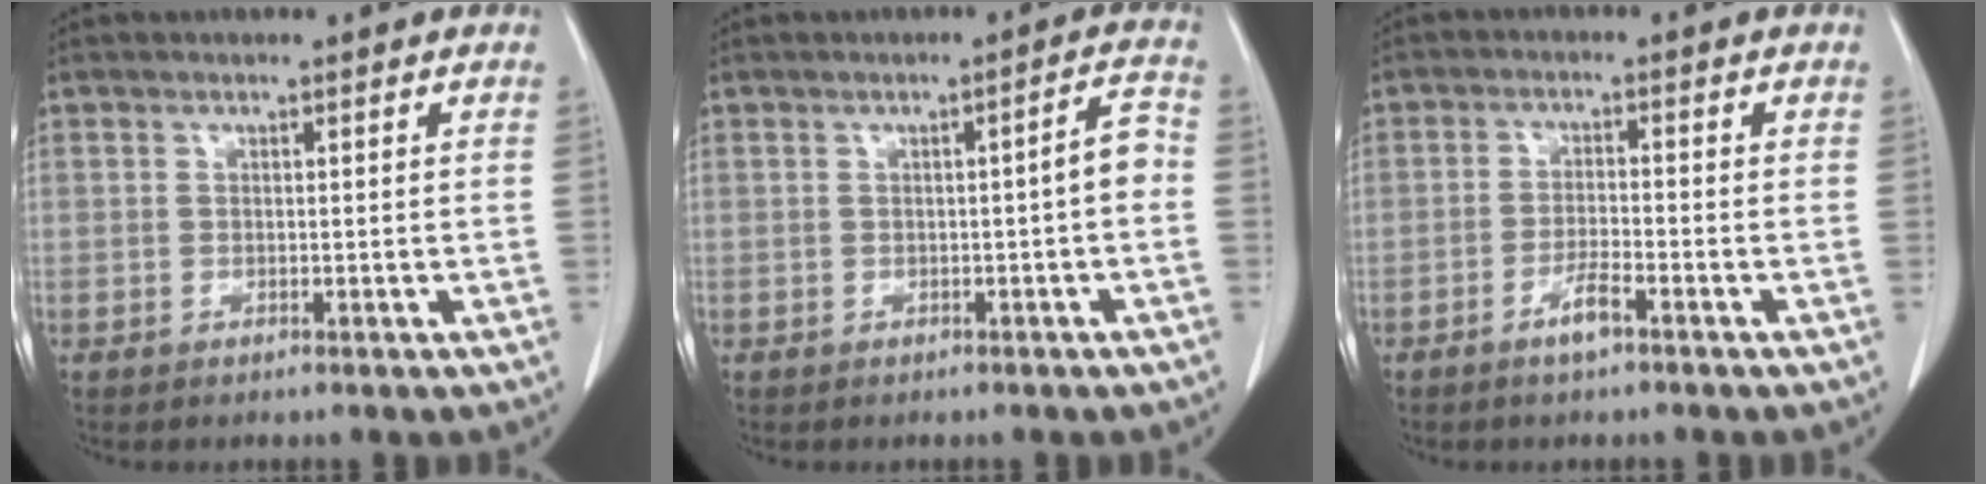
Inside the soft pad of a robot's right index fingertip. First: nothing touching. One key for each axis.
{"total": 3.4, "fx": -0.6, "fy": 0.2, "fz": 3.3, "tx": -0.041, "ty": 0.009, "tz": -0.009}
{"total": 3.3, "fx": -2.2, "fy": 0.3, "fz": 2.5, "tx": -0.049, "ty": -0.001, "tz": -0.041}